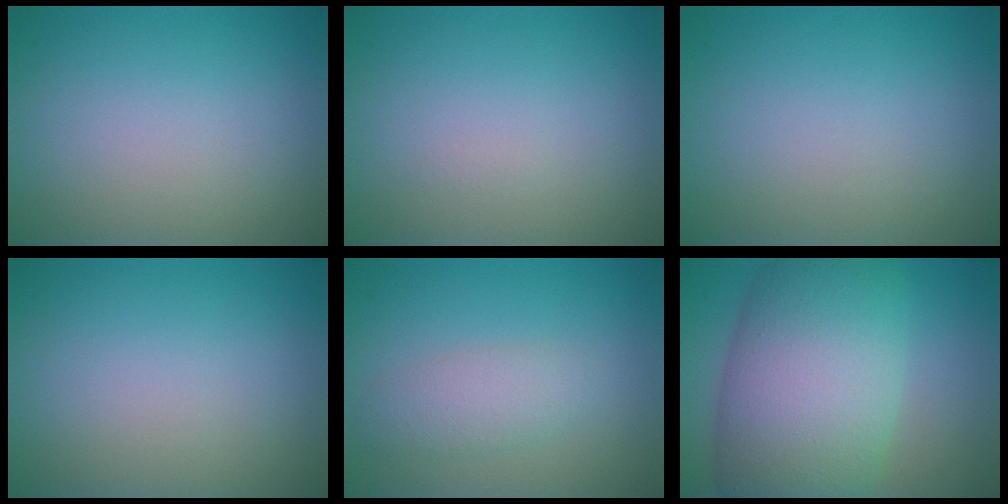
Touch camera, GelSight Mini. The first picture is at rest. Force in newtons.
{"total": 0.0}
{"total": 0.0}
{"total": 0.0}
{"total": 2.5, "press": 2.5, "slide": 0.1}
{"total": 13.1, "press": 13.1, "slide": 0.3}